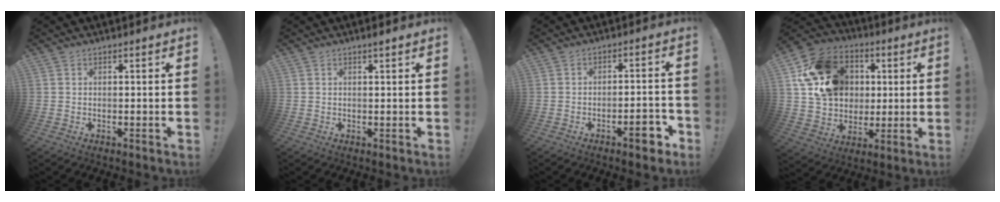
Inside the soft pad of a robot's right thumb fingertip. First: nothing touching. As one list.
[{"total": 1.3, "force": [1.0, -0.1, 0.9], "torque": [-0.012, -0.003, 0.017]}, {"total": 6.9, "force": [-3.9, 2.0, 5.4], "torque": [-0.062, 0.016, -0.064]}, {"total": 18.8, "force": [5.2, 15.8, 8.9], "torque": [-0.118, 0.000, 0.121]}]